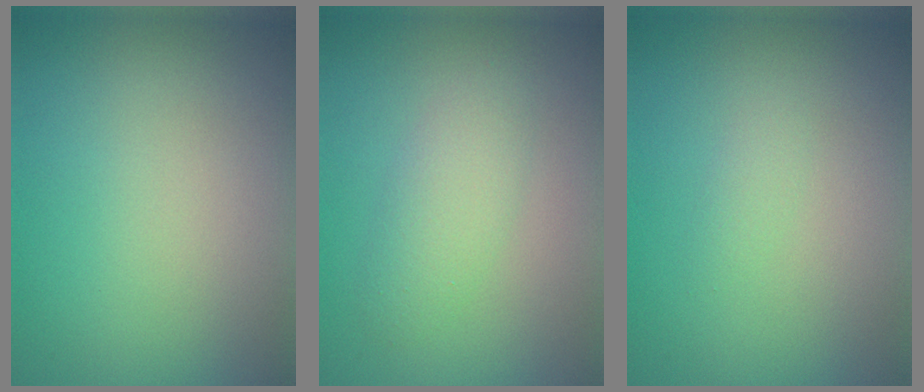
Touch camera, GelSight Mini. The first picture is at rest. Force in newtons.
{"total": 2.4, "press": 2.4, "slide": 0.2}
{"total": 0.7, "press": 0.7, "slide": 0.0}